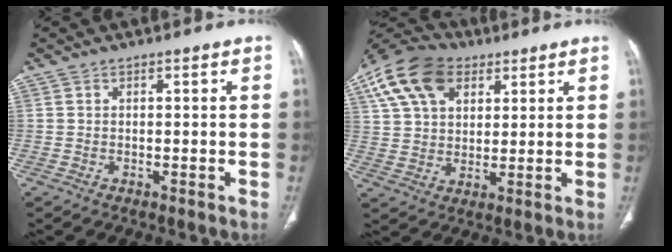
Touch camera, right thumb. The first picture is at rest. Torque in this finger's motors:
{"motor_torque": [-0.95, 1.42, 0.82, 0.42, 0.10]}